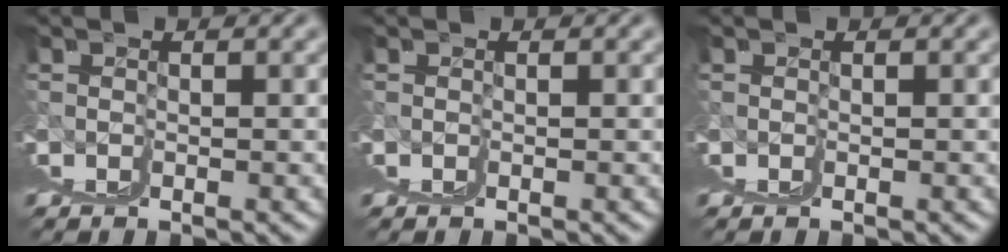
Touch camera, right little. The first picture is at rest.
{"total": 0.0}
{"total": 0.0}